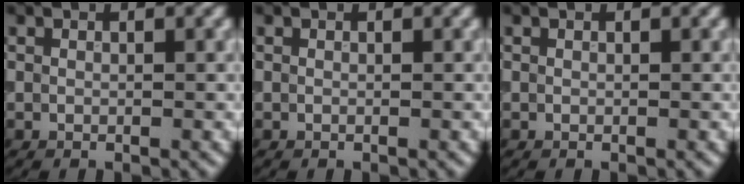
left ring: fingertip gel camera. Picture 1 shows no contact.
{"total": 0.0}
{"total": 0.0}